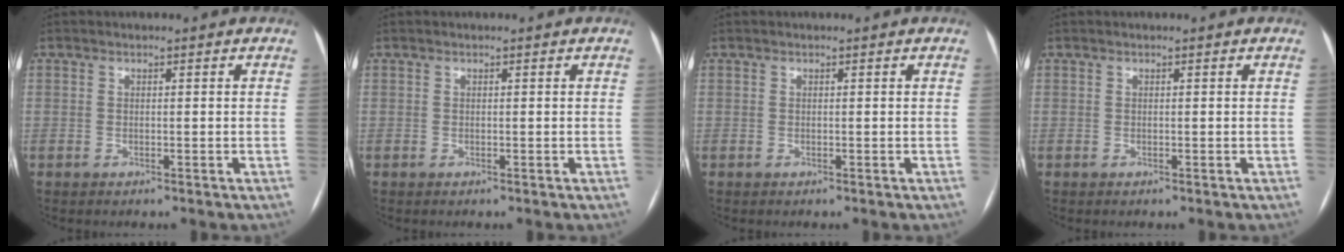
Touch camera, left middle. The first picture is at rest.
{"total": 0.0}
{"total": 0.0}
{"total": 0.0}